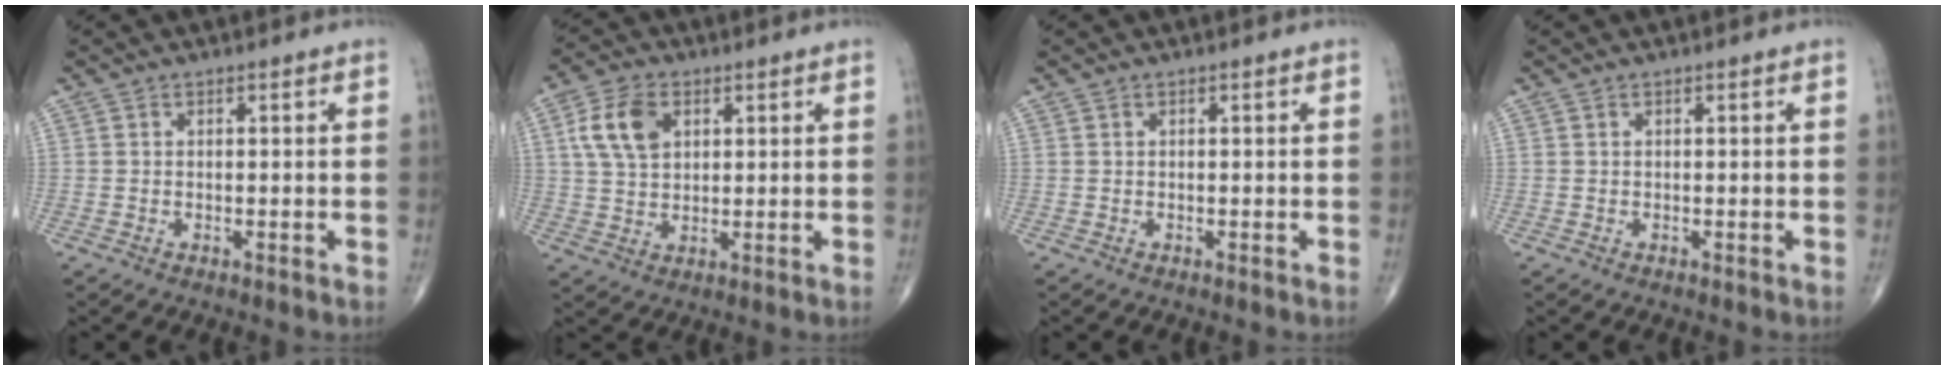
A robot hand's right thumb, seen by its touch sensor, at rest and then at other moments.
{"total": 8.6, "force": [2.8, 5.6, 5.9], "torque": [-0.107, -0.001, 0.052]}
{"total": 0.0}
{"total": 0.0}